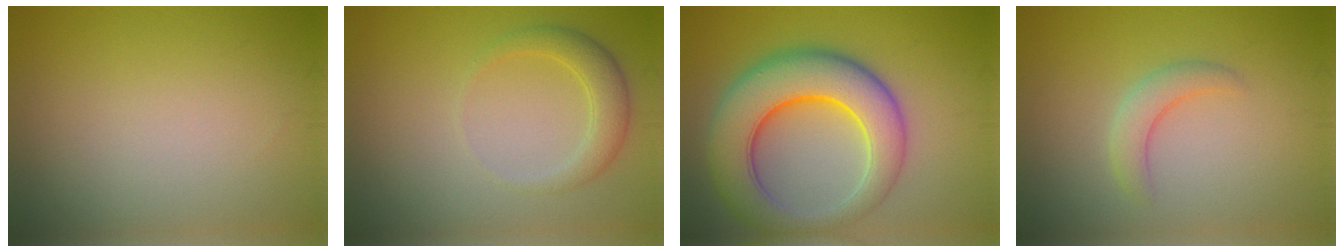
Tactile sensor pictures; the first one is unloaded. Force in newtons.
{"total": 2.7, "press": 2.7, "slide": 0.1}
{"total": 10.1, "press": 10.1, "slide": 0.4}
{"total": 2.4, "press": 2.4, "slide": 0.3}